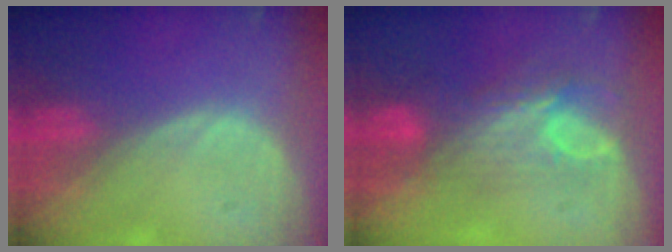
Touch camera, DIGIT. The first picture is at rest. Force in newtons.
{"total": 7.8, "press": 6.9, "slide": 3.8}